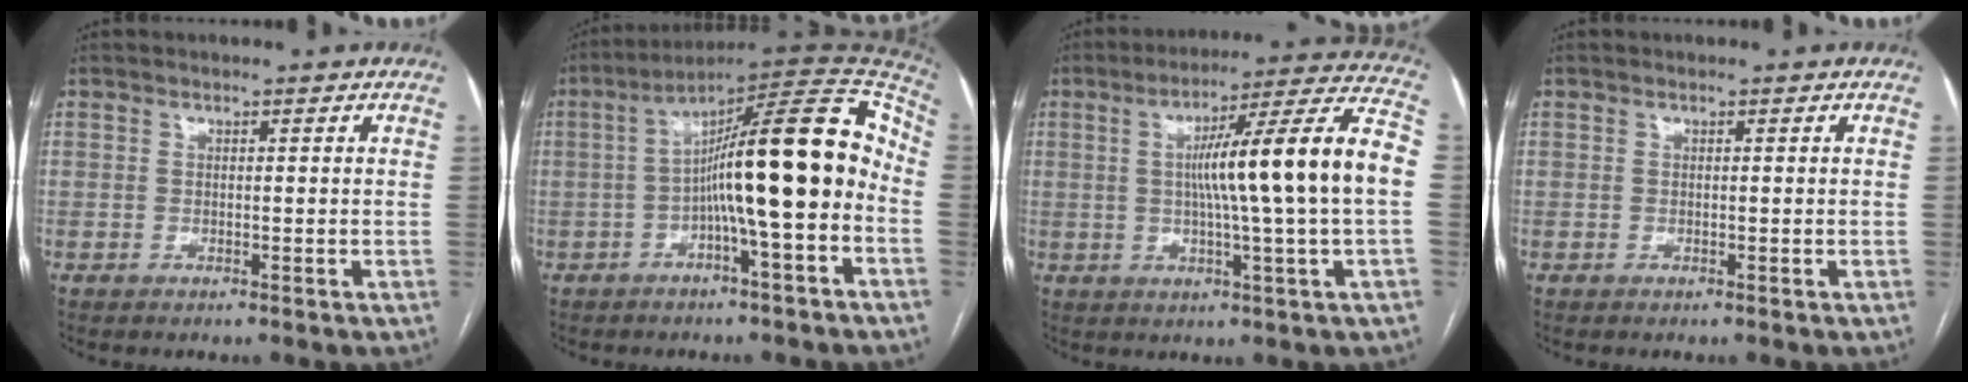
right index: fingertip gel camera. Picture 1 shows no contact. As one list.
[{"total": 17.8, "force": [-2.1, 1.5, 17.6], "torque": [-0.269, 0.040, -0.036]}, {"total": 17.3, "force": [0.5, -1.1, 17.3], "torque": [-0.260, 0.017, 0.001]}, {"total": 0.0}]